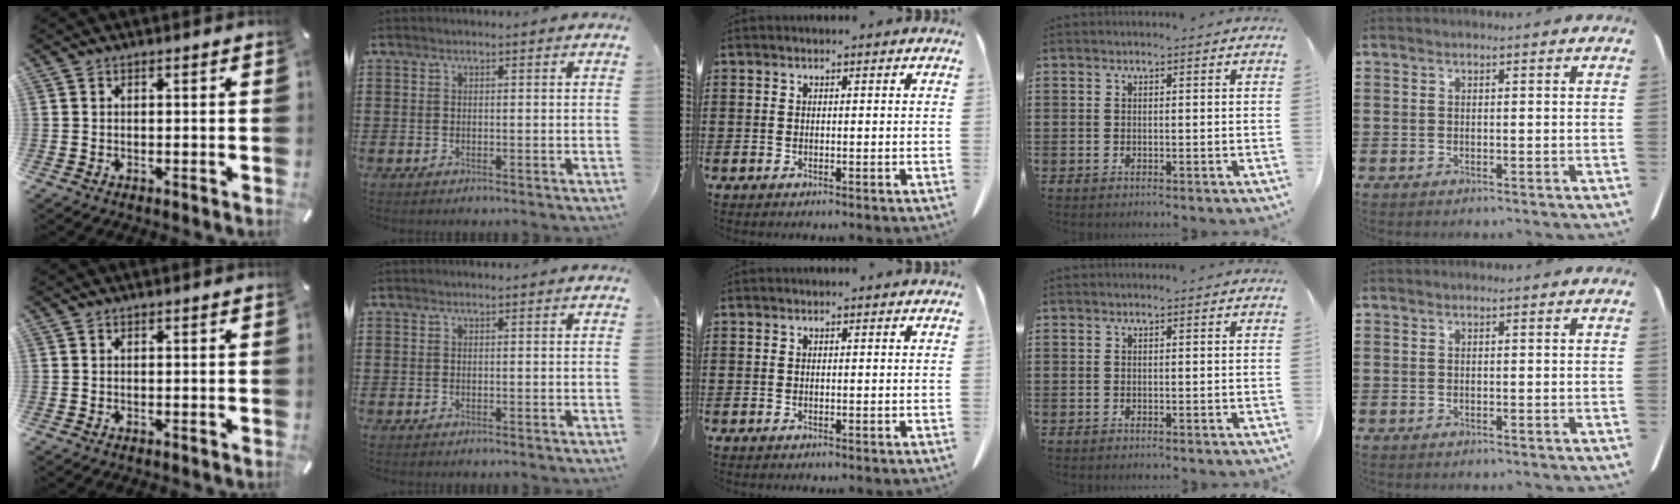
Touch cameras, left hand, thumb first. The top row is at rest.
{}